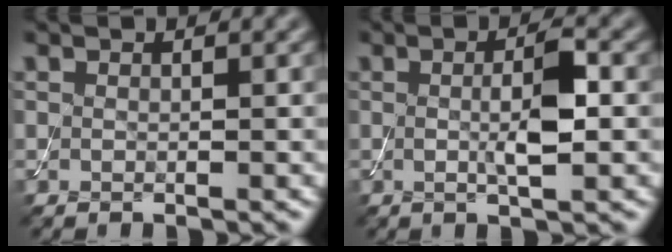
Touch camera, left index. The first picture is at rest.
{"total": 3.7, "force": [0.1, 0.7, 3.6], "torque": [-0.066, 0.000, 0.001]}